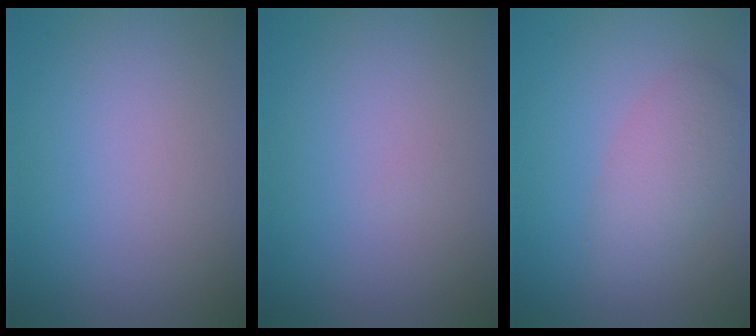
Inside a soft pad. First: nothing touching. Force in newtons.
{"total": 0.0}
{"total": 3.5, "press": 3.5, "slide": 0.2}